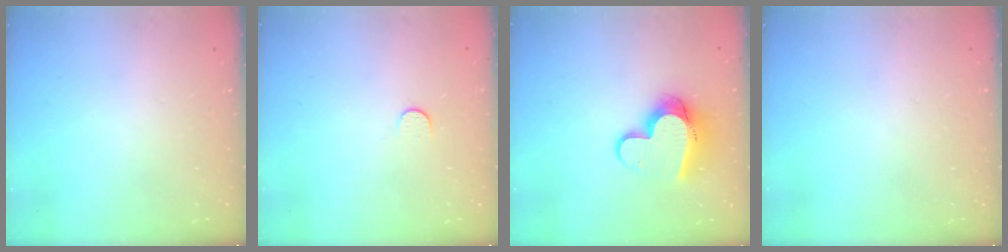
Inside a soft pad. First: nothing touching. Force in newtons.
{"total": 3.9, "press": 3.9, "slide": 0.5}
{"total": 11.5, "press": 11.4, "slide": 1.2}
{"total": 0.0}